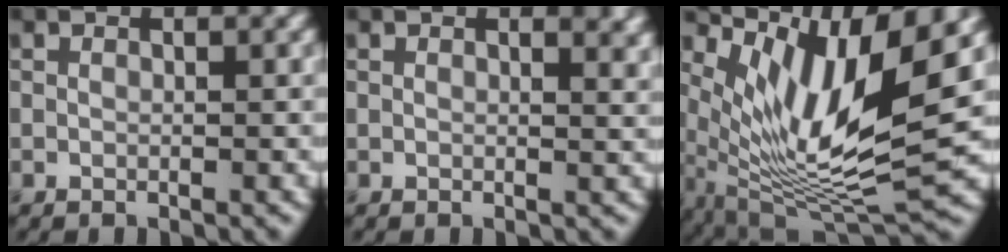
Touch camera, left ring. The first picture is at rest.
{"total": 1.9, "force": [1.4, 0.7, 1.1], "torque": [-0.005, -0.002, 0.020]}
{"total": 11.5, "force": [4.2, 3.3, 10.2], "torque": [-0.189, -0.011, 0.090]}